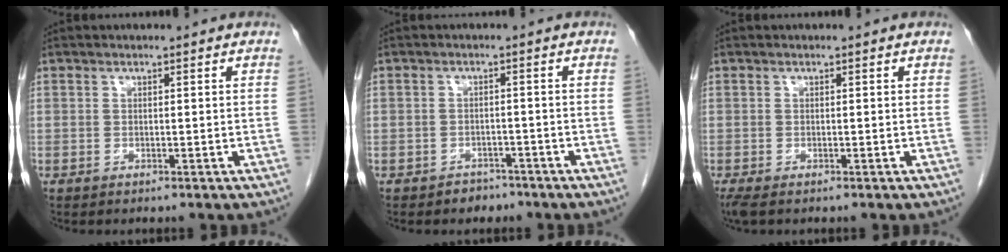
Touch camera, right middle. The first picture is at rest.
{"total": 2.5, "force": [-1.8, 1.8, 0.0], "torque": [-0.005, 0.009, -0.026]}
{"total": 1.8, "force": [-1.3, 0.5, 1.1], "torque": [-0.021, -0.009, -0.023]}